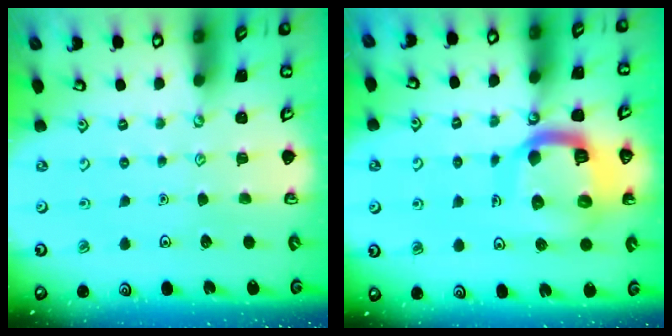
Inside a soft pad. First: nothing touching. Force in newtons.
{"total": 15.8, "press": 15.7, "slide": 1.9}